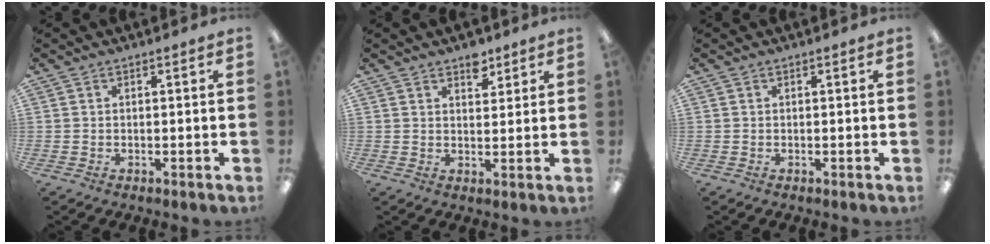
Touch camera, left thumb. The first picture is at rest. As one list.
[{"total": 4.7, "force": [3.6, 2.4, 1.8], "torque": [-0.002, -0.023, 0.058]}, {"total": 0.0}]